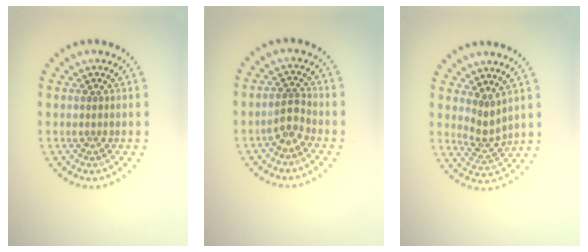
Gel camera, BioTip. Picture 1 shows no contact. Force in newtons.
{"total": 2.0, "press": 1.5, "slide": 1.2}
{"total": 2.1, "press": 1.4, "slide": 1.5}